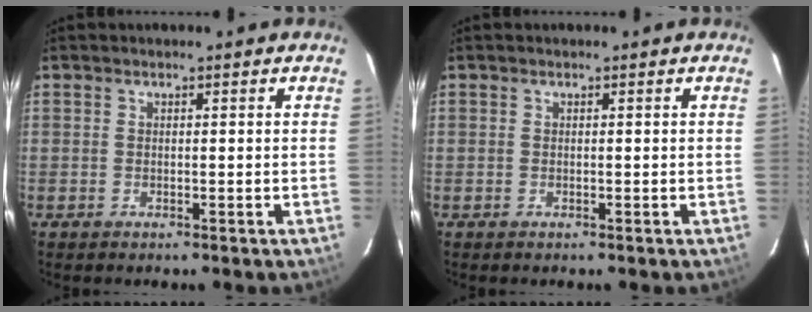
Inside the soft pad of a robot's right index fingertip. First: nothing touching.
{"total": 0.0}